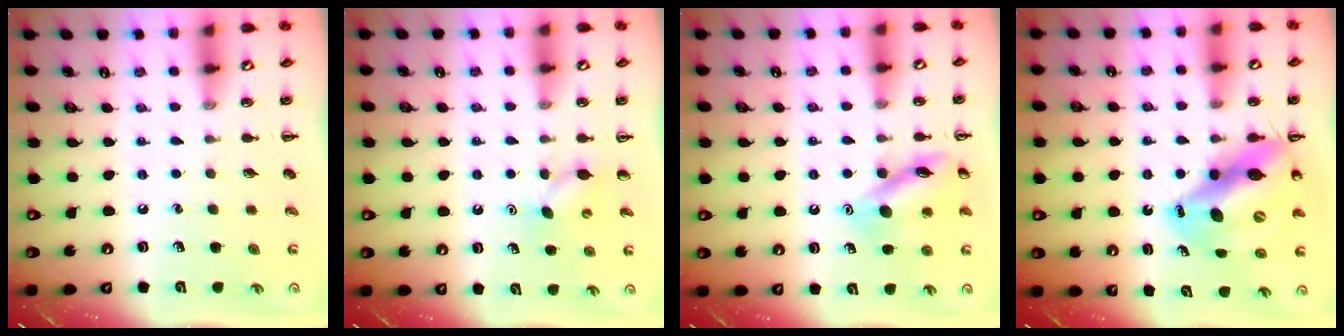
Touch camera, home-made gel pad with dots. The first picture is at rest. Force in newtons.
{"total": 4.7, "press": 4.6, "slide": 1.1}
{"total": 13.4, "press": 13.4, "slide": 1.1}
{"total": 13.2, "press": 12.6, "slide": 3.8}